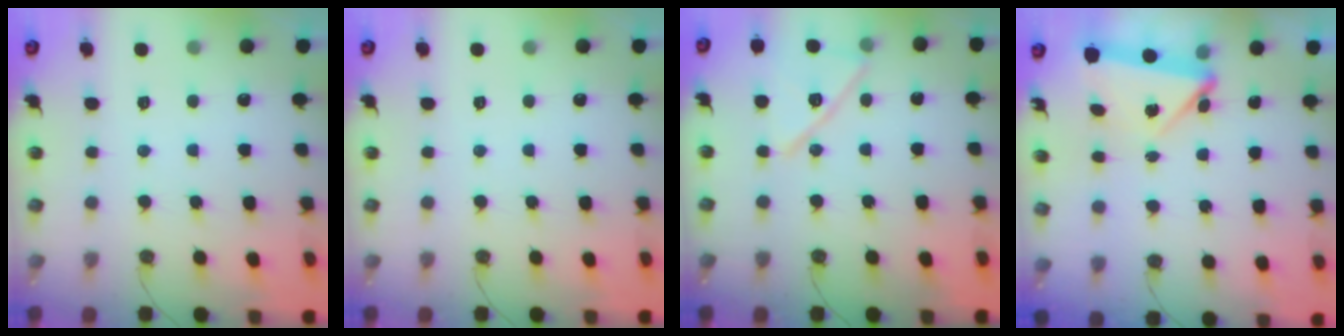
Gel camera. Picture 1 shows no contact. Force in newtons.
{"total": 0.0}
{"total": 15.1, "press": 14.9, "slide": 2.7}
{"total": 10.9, "press": 5.3, "slide": 9.5}